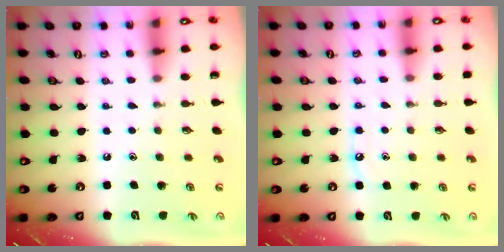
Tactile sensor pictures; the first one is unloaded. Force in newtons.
{"total": 4.3, "press": 4.2, "slide": 0.5}